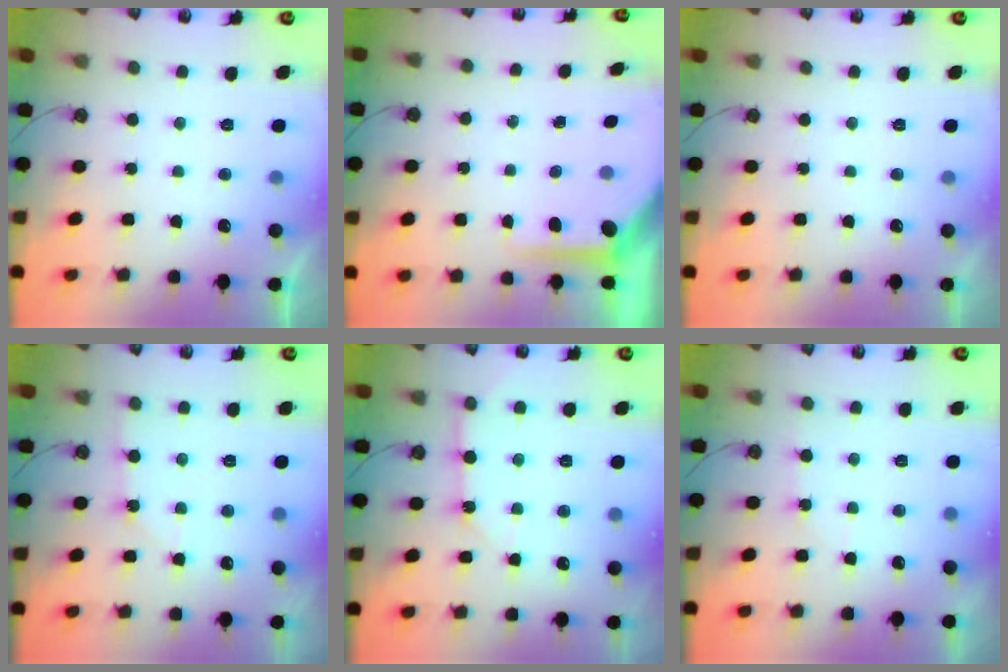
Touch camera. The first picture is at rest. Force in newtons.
{"total": 7.3, "press": 7.2, "slide": 0.8}
{"total": 0.0}
{"total": 6.7, "press": 6.7, "slide": 0.8}
{"total": 9.4, "press": 9.4, "slide": 0.6}
{"total": 3.1, "press": 3.1, "slide": 0.5}